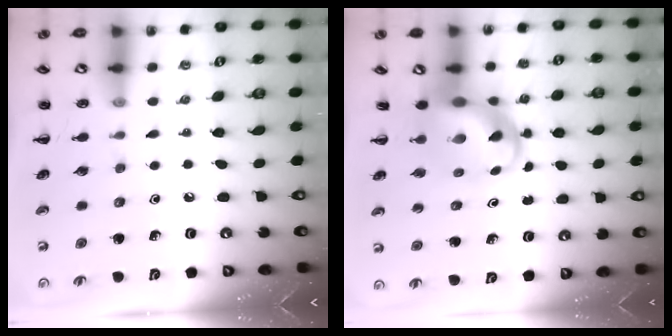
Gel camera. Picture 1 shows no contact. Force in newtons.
{"total": 6.2, "press": 5.9, "slide": 1.9}